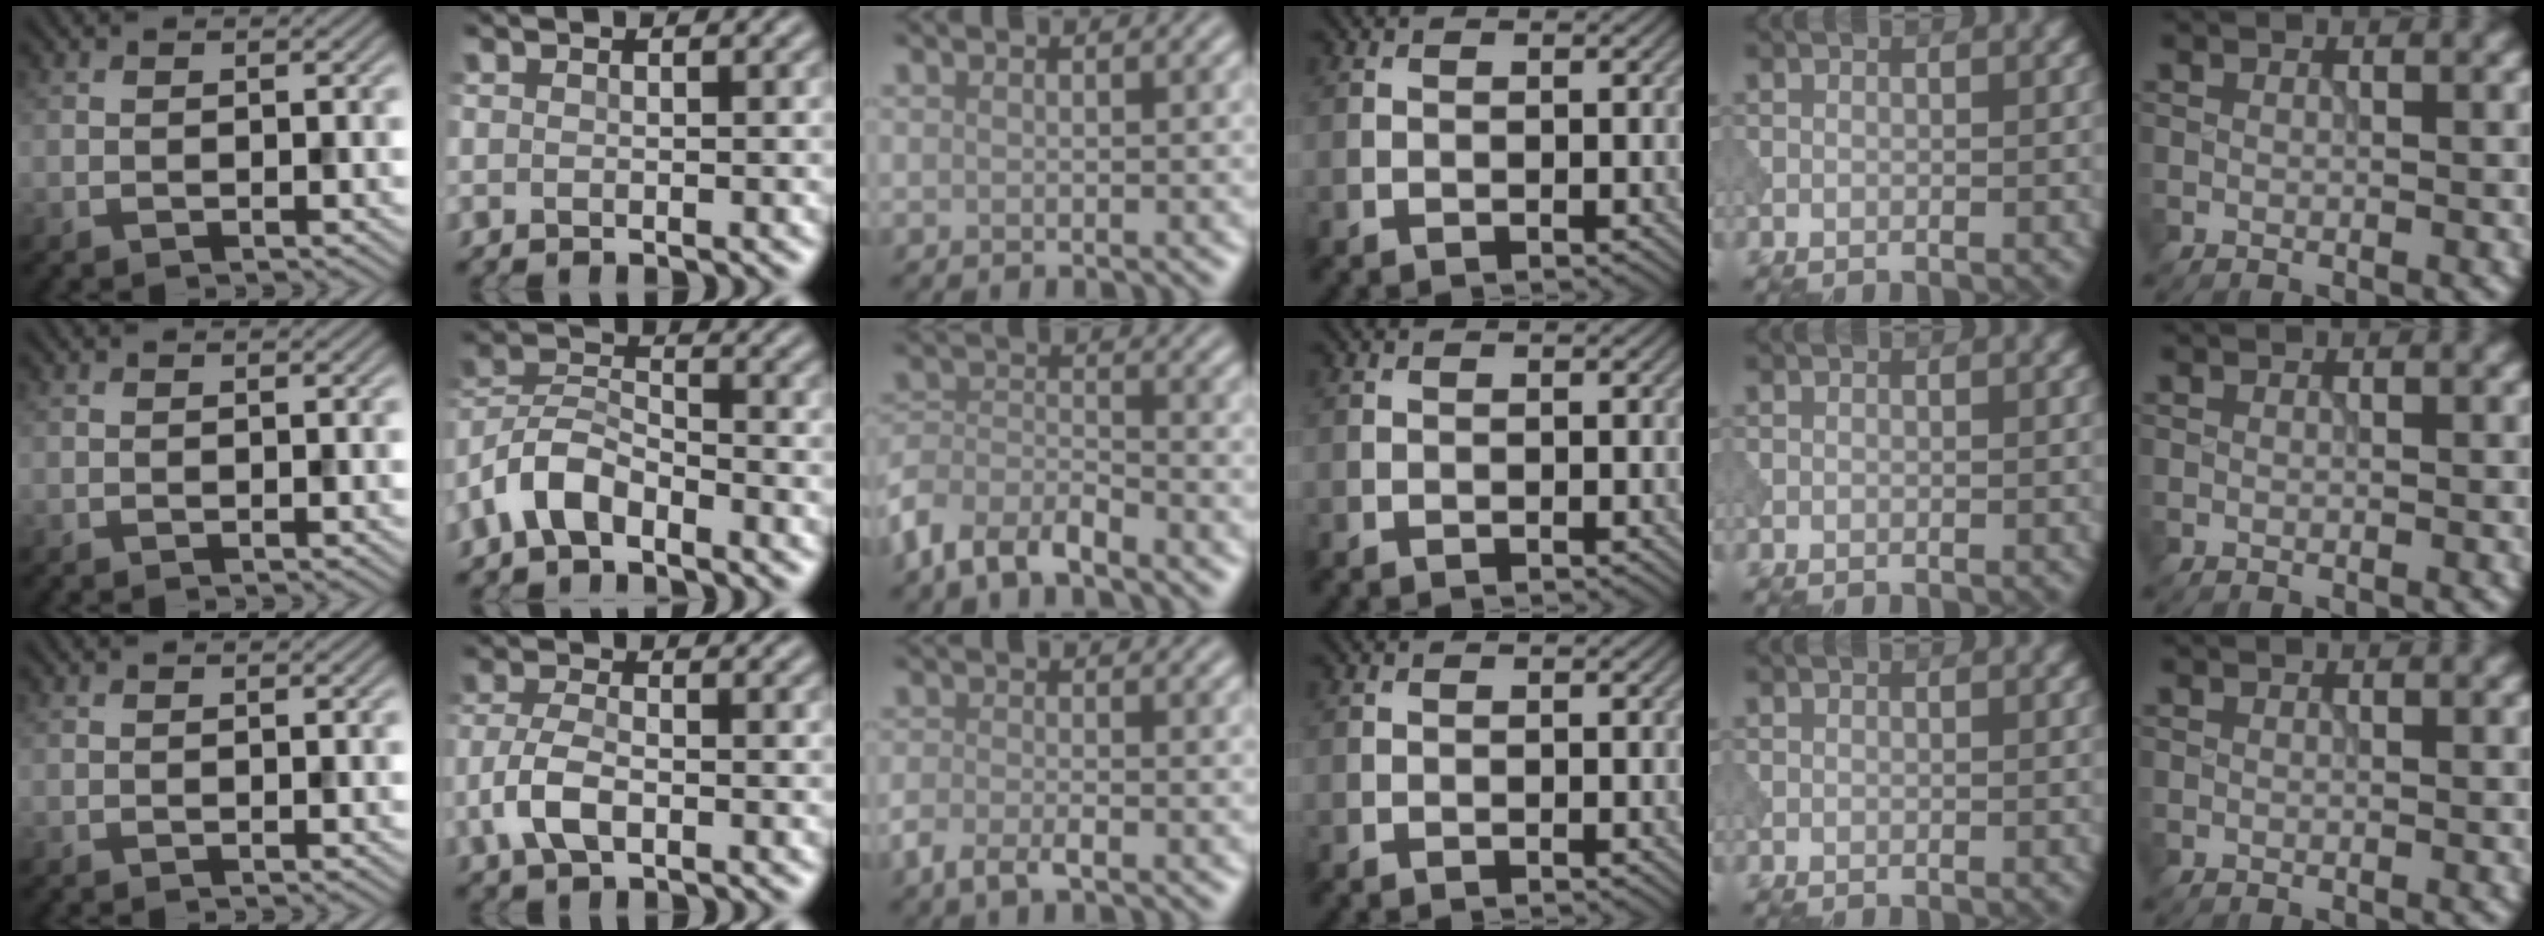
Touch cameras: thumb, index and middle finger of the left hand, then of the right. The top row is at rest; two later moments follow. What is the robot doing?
{"motion": "extract", "object": "peg toy"}